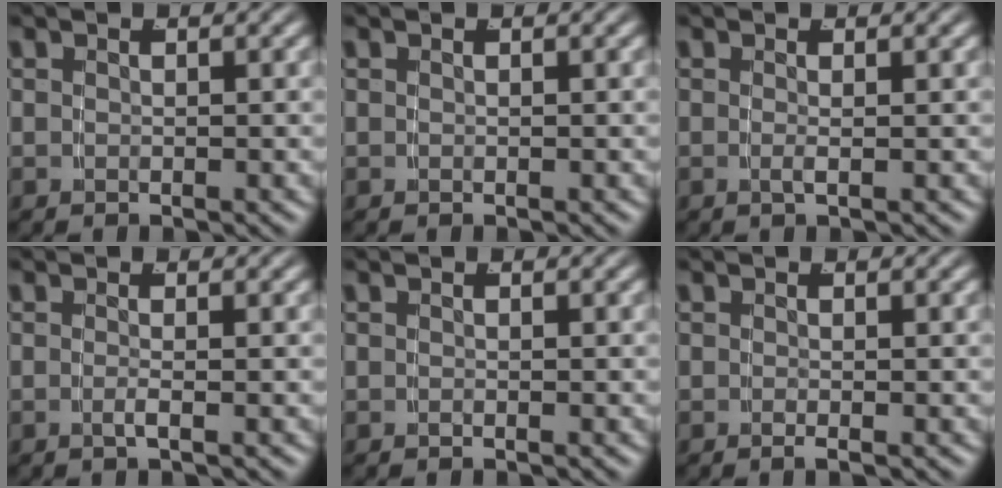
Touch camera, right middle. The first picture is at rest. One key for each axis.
{"total": 0.0}
{"total": 0.8, "fx": -0.3, "fy": -0.5, "fz": 0.6, "tx": -0.017, "ty": -0.007, "tz": -0.001}
{"total": 1.1, "fx": -0.6, "fy": -0.6, "fz": 0.7, "tx": -0.017, "ty": -0.006, "tz": -0.008}
{"total": 0.0}
{"total": 0.8, "fx": -0.4, "fy": -0.5, "fz": 0.4, "tx": -0.009, "ty": -0.001, "tz": -0.006}